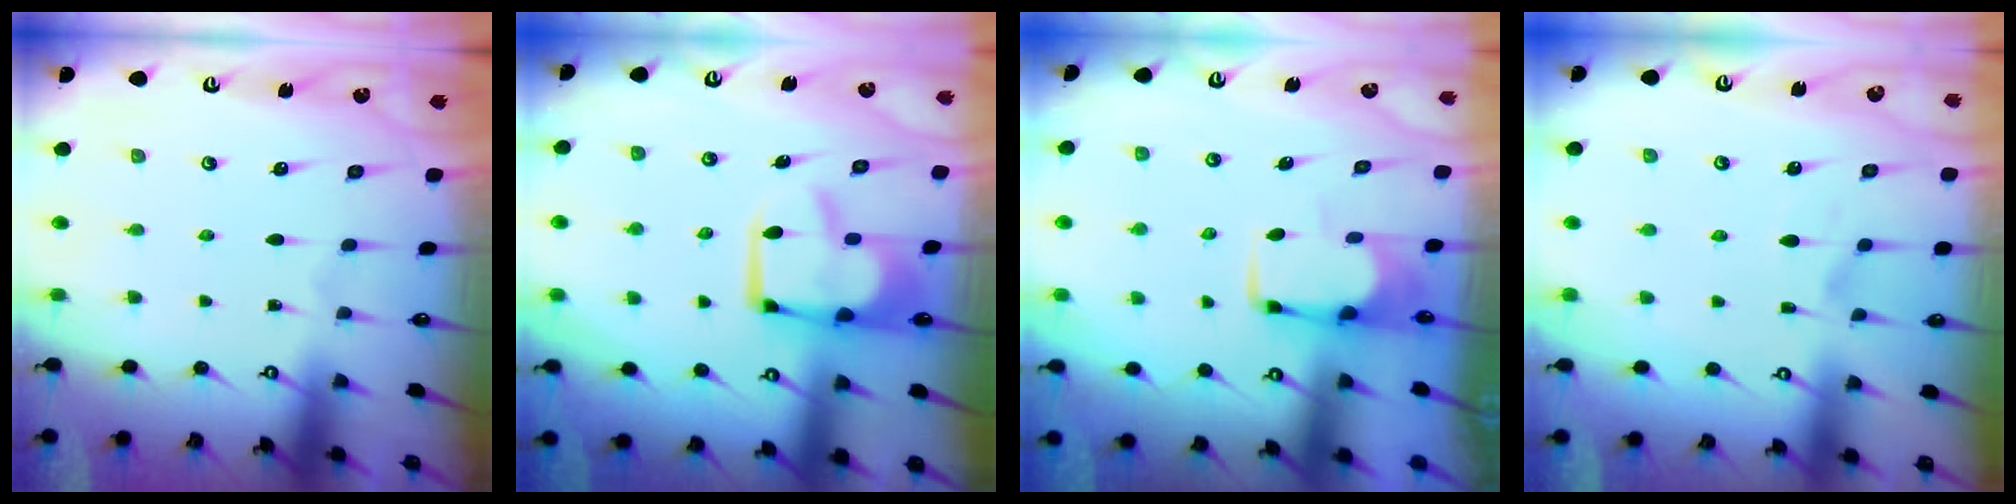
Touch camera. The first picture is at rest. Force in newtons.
{"total": 2.8, "press": 2.7, "slide": 0.8}
{"total": 1.9, "press": 1.6, "slide": 1.0}
{"total": 1.6, "press": 1.0, "slide": 1.2}